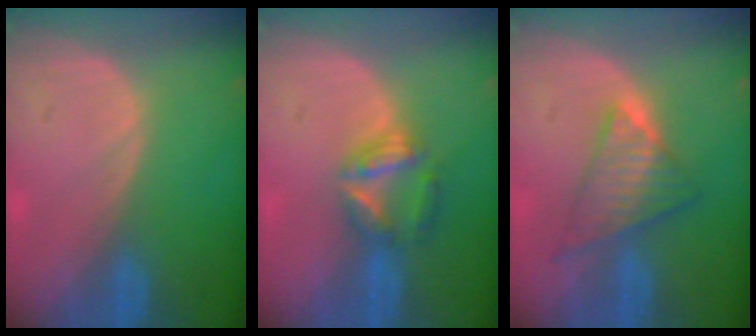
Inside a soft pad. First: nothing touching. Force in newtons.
{"total": 6.0, "press": 5.4, "slide": 2.4}
{"total": 6.6, "press": 6.3, "slide": 1.8}